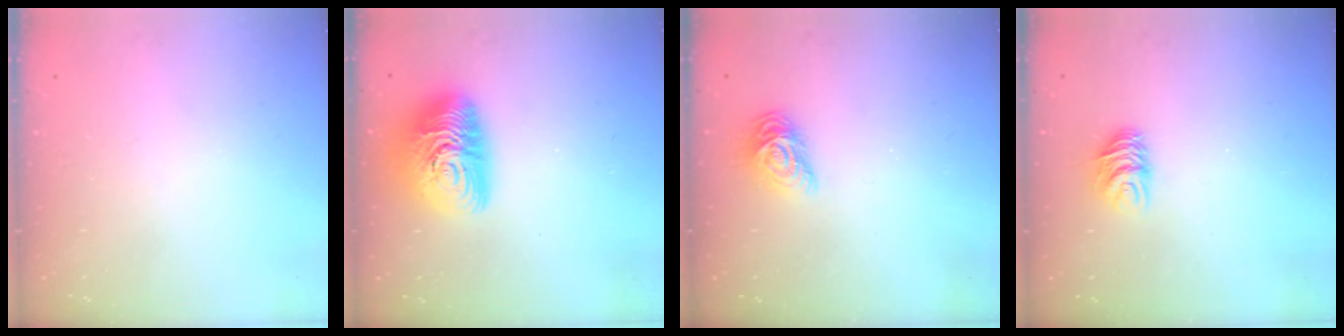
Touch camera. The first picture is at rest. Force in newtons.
{"total": 14.6, "press": 14.6, "slide": 0.9}
{"total": 8.4, "press": 8.3, "slide": 0.3}
{"total": 6.9, "press": 6.9, "slide": 0.5}